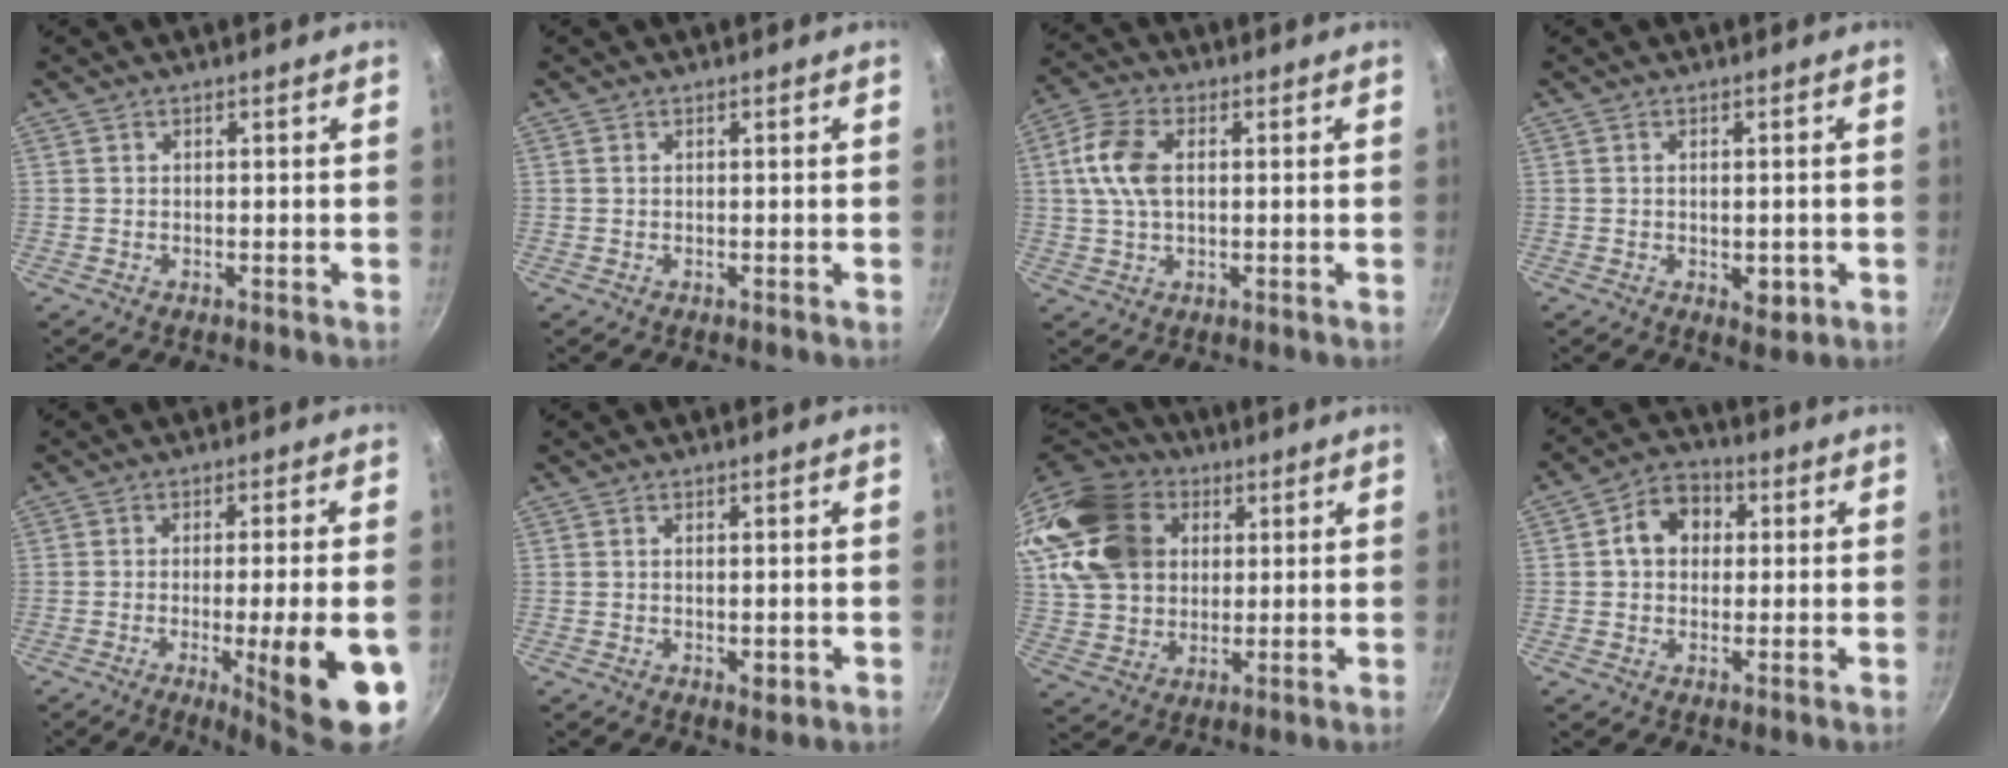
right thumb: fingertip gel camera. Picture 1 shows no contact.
{"total": 0.0}
{"total": 8.7, "force": [1.3, 5.2, 6.9], "torque": [-0.135, 0.015, 0.017]}
{"total": 3.7, "force": [-0.9, 1.9, 3.0], "torque": [-0.040, -0.006, -0.010]}
{"total": 15.5, "force": [-4.8, 2.4, 14.5], "torque": [-0.189, 0.003, -0.060]}
{"total": 2.4, "force": [-0.6, 1.1, 2.0], "torque": [-0.031, -0.005, -0.007]}
{"total": 21.4, "force": [7.7, 16.5, 11.2], "torque": [-0.213, 0.010, 0.148]}
{"total": 8.1, "force": [1.4, 6.4, 4.7], "torque": [-0.042, 0.016, 0.009]}